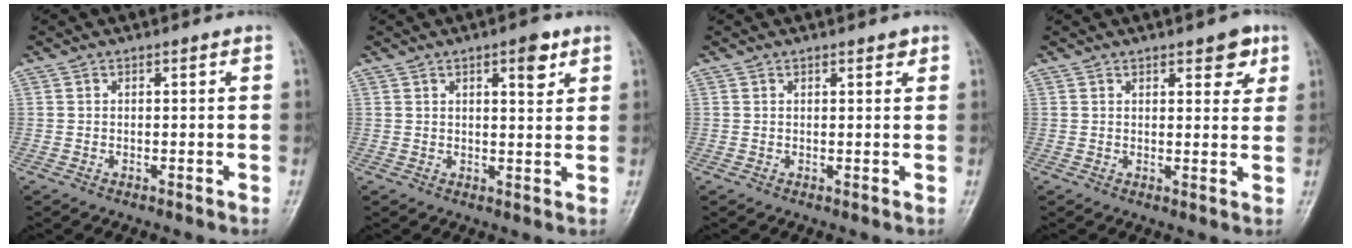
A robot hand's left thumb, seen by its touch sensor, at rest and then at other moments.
{"total": 4.8, "force": [2.6, 1.6, 3.7], "torque": [-0.042, -0.012, 0.036]}
{"total": 1.6, "force": [1.0, 0.6, 1.0], "torque": [-0.010, -0.003, 0.011]}
{"total": 5.2, "force": [2.7, 2.3, 3.7], "torque": [-0.027, -0.012, 0.030]}